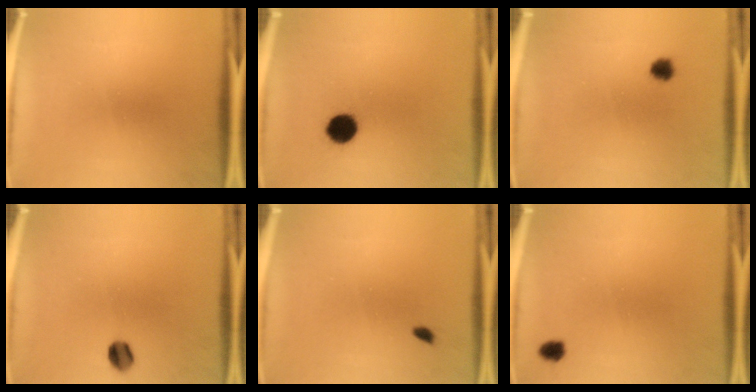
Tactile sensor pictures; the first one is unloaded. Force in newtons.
{"total": 6.8}
{"total": 2.1}
{"total": 3.8}
{"total": 0.9}
{"total": 1.8}